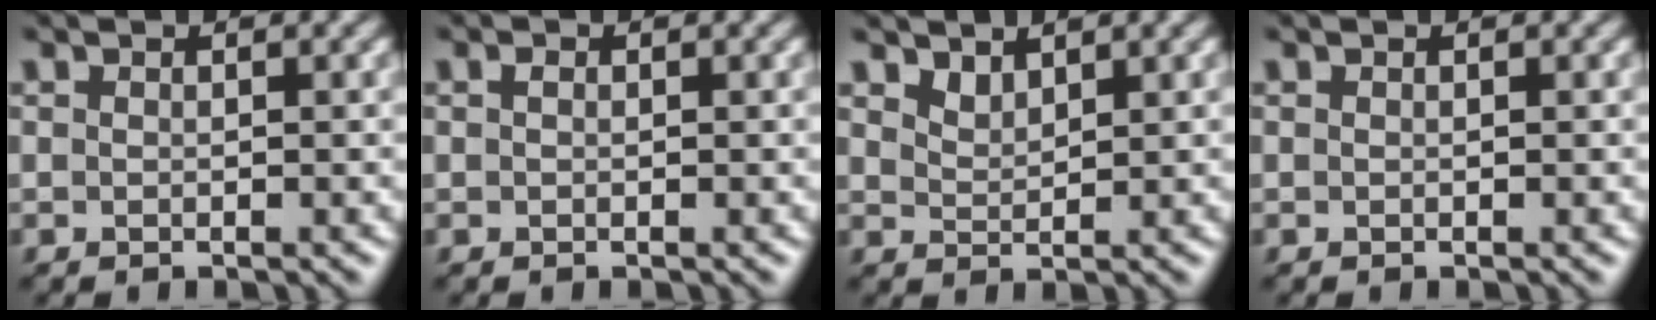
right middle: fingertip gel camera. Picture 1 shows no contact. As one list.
[{"total": 0.6, "force": [0.0, 0.5, 0.4], "torque": [-0.008, -0.001, 0.001]}, {"total": 1.3, "force": [1.2, 0.5, 0.3], "torque": [-0.009, -0.007, 0.025]}, {"total": 0.0}]